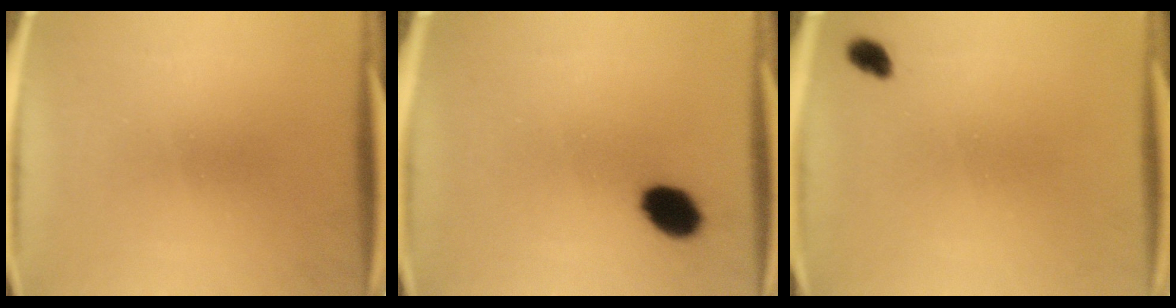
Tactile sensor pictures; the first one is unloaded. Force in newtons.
{"total": 6.7}
{"total": 1.8}